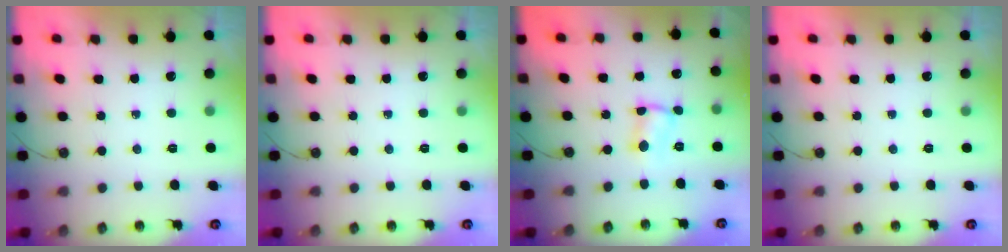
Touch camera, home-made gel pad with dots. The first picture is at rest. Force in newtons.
{"total": 0.0}
{"total": 2.0, "press": 2.0, "slide": 0.1}
{"total": 0.0}